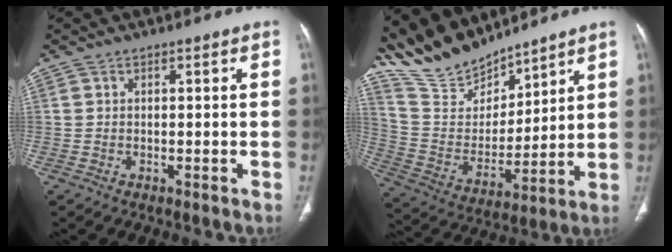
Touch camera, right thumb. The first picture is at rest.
{"total": 16.1, "force": [14.7, 5.1, 4.1], "torque": [-0.055, -0.074, 0.298]}